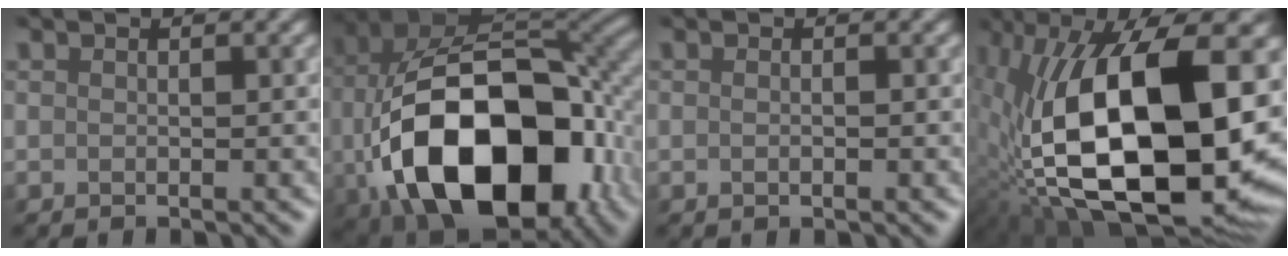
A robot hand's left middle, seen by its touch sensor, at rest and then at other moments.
{"total": 18.2, "force": [-4.8, 11.4, 13.4], "torque": [-0.262, -0.036, -0.057]}
{"total": 1.5, "force": [0.2, 0.8, 1.3], "torque": [-0.004, 0.015, -0.012]}
{"total": 18.3, "force": [-1.0, 8.9, 15.9], "torque": [-0.295, -0.011, -0.009]}